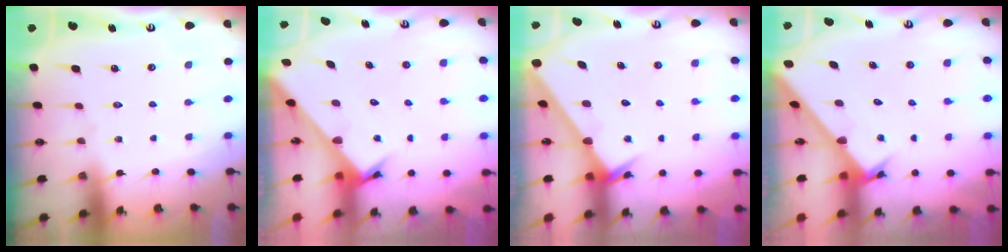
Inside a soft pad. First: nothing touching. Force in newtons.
{"total": 2.6, "press": 2.6, "slide": 0.2}
{"total": 2.4, "press": 2.4, "slide": 0.1}
{"total": 2.6, "press": 2.6, "slide": 0.2}